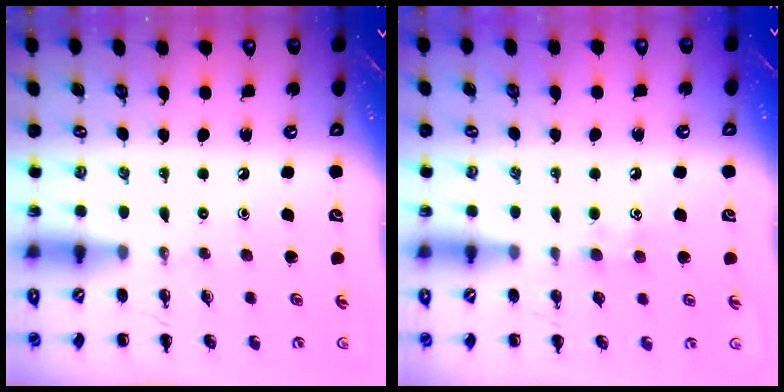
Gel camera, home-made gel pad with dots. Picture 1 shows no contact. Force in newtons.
{"total": 5.1, "press": 4.8, "slide": 1.5}